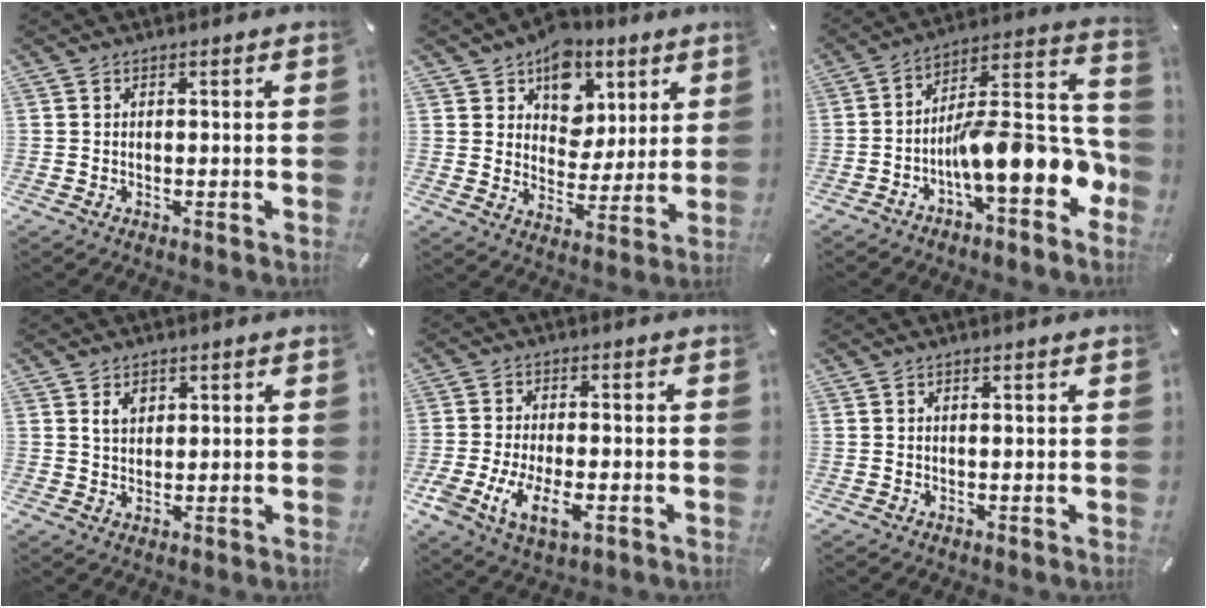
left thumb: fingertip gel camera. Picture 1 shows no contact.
{"total": 11.6, "force": [6.2, 9.2, 3.3], "torque": [-0.055, -0.047, 0.118]}
{"total": 17.0, "force": [-5.8, 5.8, 14.8], "torque": [-0.220, -0.004, -0.090]}
{"total": 3.0, "force": [1.5, 2.3, 1.2], "torque": [-0.019, 0.001, 0.026]}
{"total": 9.7, "force": [-3.5, 4.9, 7.5], "torque": [-0.168, -0.004, -0.064]}
{"total": 0.6, "force": [0.3, 0.1, 0.5], "torque": [-0.008, 0.000, 0.005]}